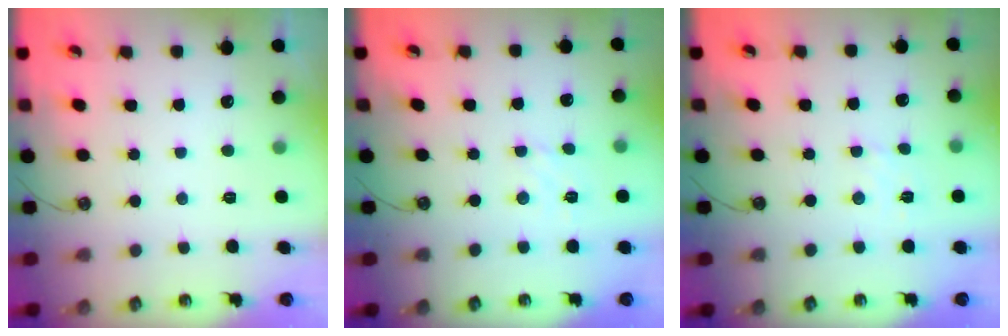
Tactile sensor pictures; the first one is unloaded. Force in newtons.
{"total": 1.8, "press": 1.7, "slide": 0.5}
{"total": 2.8, "press": 2.8, "slide": 0.5}